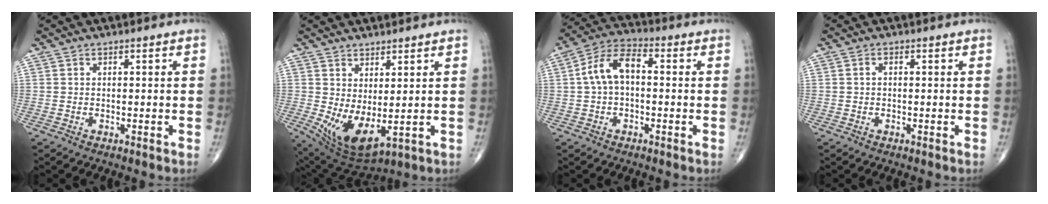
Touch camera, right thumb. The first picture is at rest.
{"total": 10.3, "force": [-0.2, 4.4, 9.3], "torque": [-0.158, -0.021, 0.019]}
{"total": 8.9, "force": [0.4, 5.1, 7.3], "torque": [-0.137, 0.031, -0.003]}
{"total": 0.7, "force": [-0.1, 0.4, 0.5], "torque": [-0.006, 0.002, -0.003]}